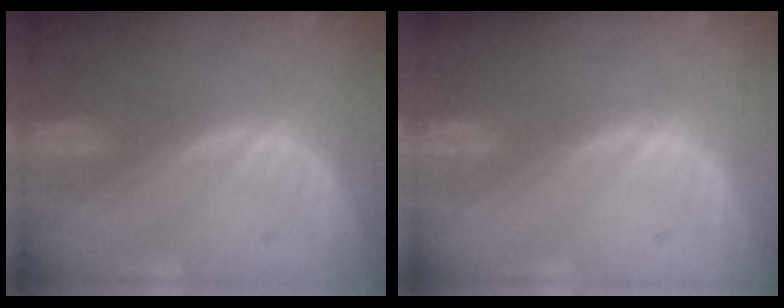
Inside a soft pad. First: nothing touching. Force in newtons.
{"total": 0.0}